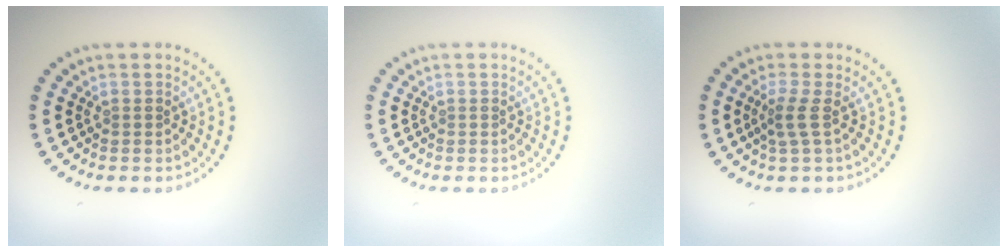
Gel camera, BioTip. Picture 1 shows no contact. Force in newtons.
{"total": 0.0}
{"total": 1.9, "press": 1.3, "slide": 1.4}